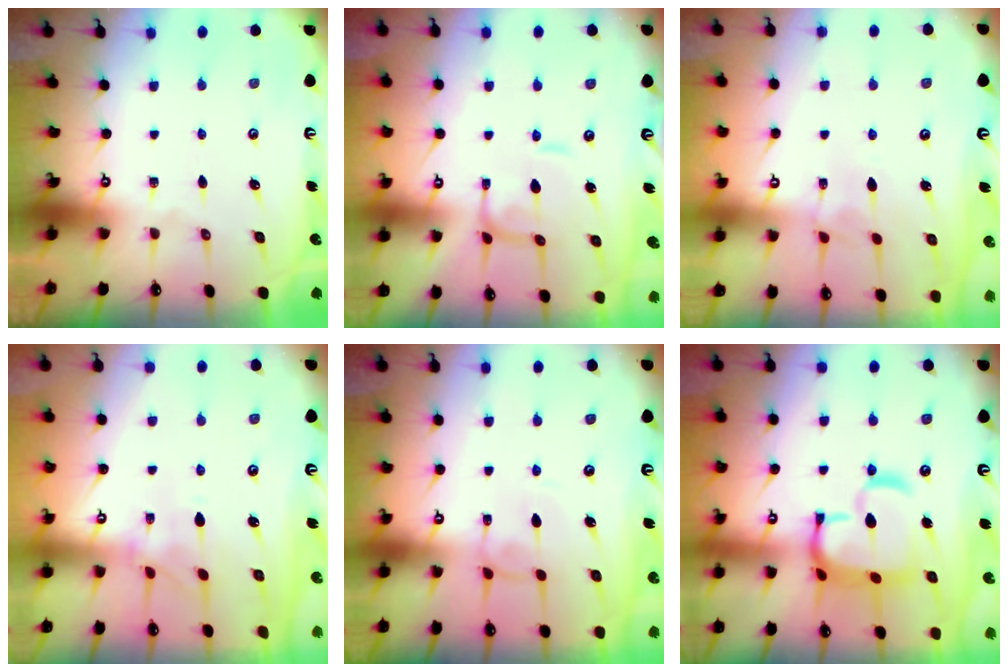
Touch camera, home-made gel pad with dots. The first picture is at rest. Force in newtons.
{"total": 0.9, "press": 0.8, "slide": 0.3}
{"total": 3.0, "press": 3.0, "slide": 0.4}
{"total": 0.9, "press": 0.1, "slide": 0.9}
{"total": 0.6, "press": 0.4, "slide": 0.4}
{"total": 11.8, "press": 11.7, "slide": 1.3}